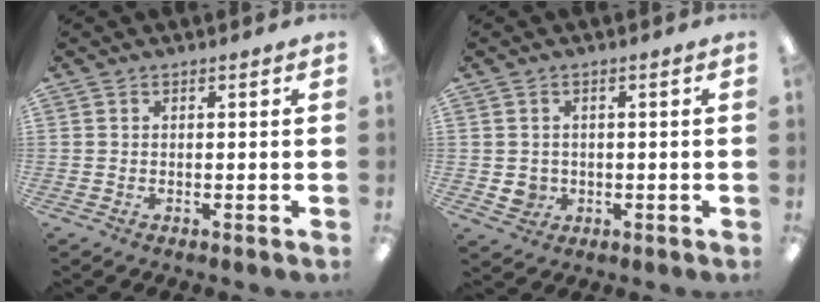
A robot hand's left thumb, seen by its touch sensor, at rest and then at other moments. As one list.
[{"total": 3.2, "force": [-0.3, 3.1, 0.9], "torque": [-0.010, 0.001, -0.005]}]